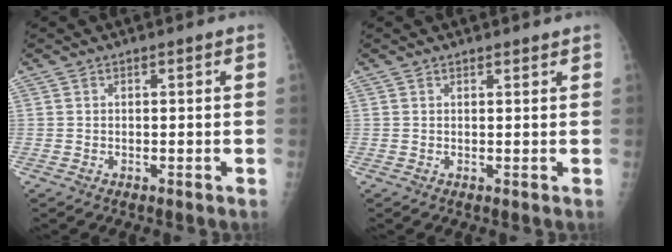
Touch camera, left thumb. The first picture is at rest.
{"total": 0.9, "force": [0.9, 0.2, 0.2], "torque": [-0.001, -0.004, 0.014]}